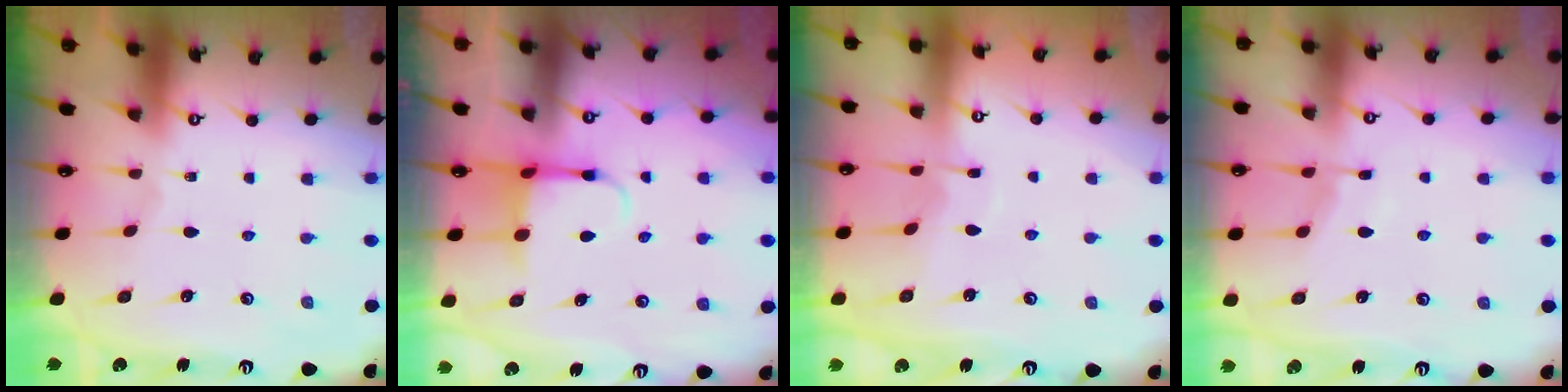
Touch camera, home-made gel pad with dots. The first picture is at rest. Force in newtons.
{"total": 4.5, "press": 4.4, "slide": 0.9}
{"total": 2.8, "press": 2.8, "slide": 0.4}
{"total": 5.7, "press": 5.7, "slide": 0.6}